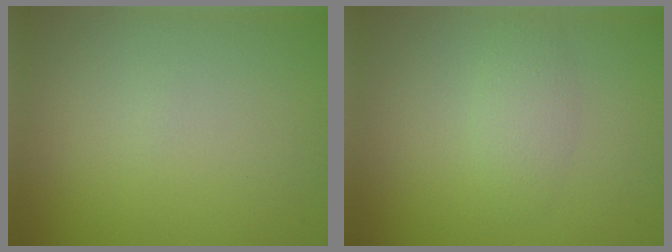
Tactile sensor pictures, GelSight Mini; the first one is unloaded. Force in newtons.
{"total": 1.8, "press": 1.8, "slide": 0.1}